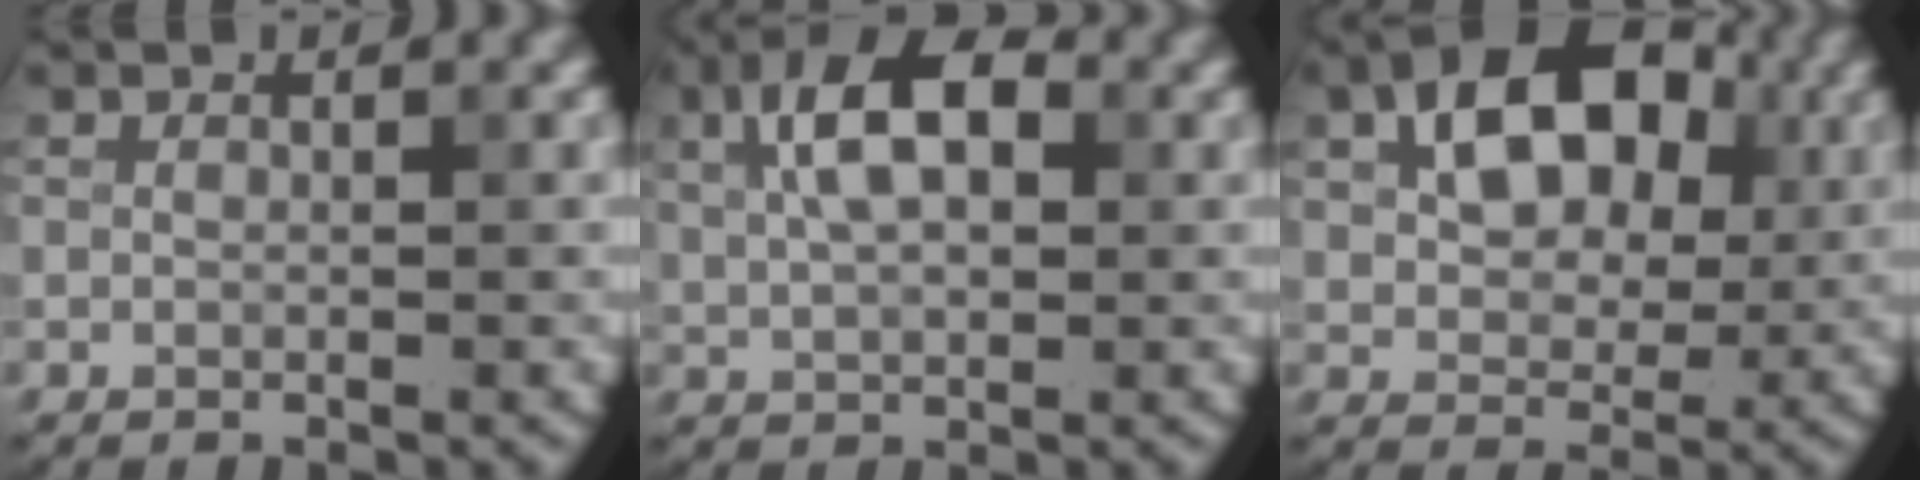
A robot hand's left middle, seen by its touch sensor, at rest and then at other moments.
{"total": 7.5, "force": [2.3, 4.0, 5.9], "torque": [-0.105, 0.023, 0.024]}
{"total": 10.2, "force": [3.0, 6.6, 7.2], "torque": [-0.115, 0.019, 0.032]}